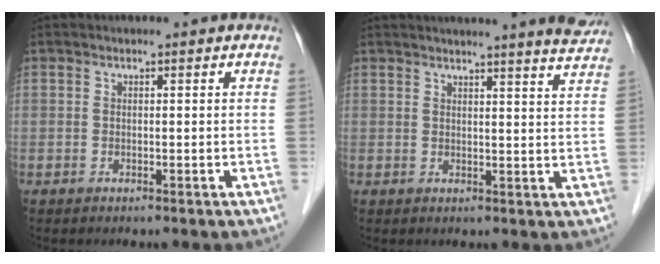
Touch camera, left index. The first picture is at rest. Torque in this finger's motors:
{"motor_torque": [0.82, -1.01, 0.42, 0.05]}